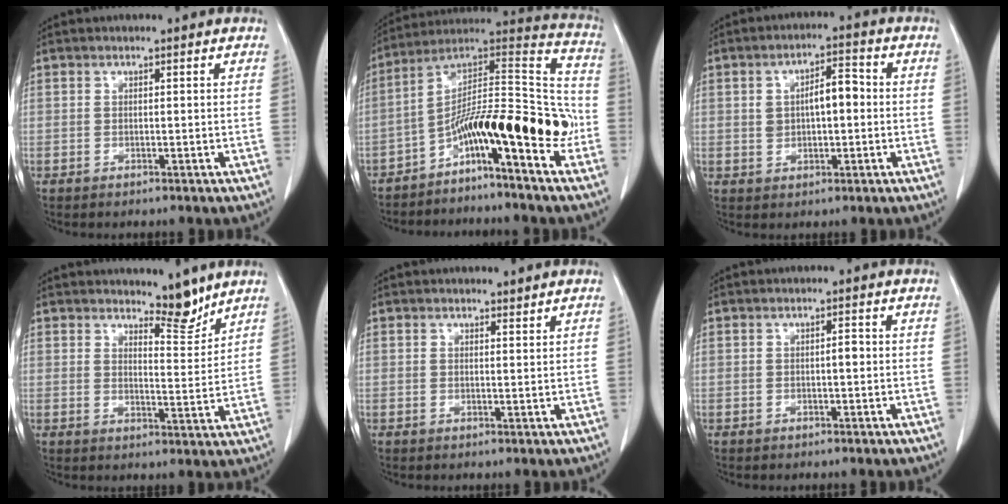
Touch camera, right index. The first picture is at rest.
{"total": 17.0, "force": [-7.4, 2.5, 15.1], "torque": [-0.233, 0.048, -0.117]}
{"total": 6.2, "force": [0.5, 2.8, 5.4], "torque": [-0.093, 0.026, 0.011]}
{"total": 4.8, "force": [4.3, 1.0, 1.7], "torque": [-0.019, -0.018, 0.065]}
{"total": 0.9, "force": [0.9, 0.2, 0.1], "torque": [-0.005, -0.001, 0.015]}
{"total": 1.0, "force": [-0.2, 0.3, 1.0], "torque": [-0.011, 0.005, -0.002]}